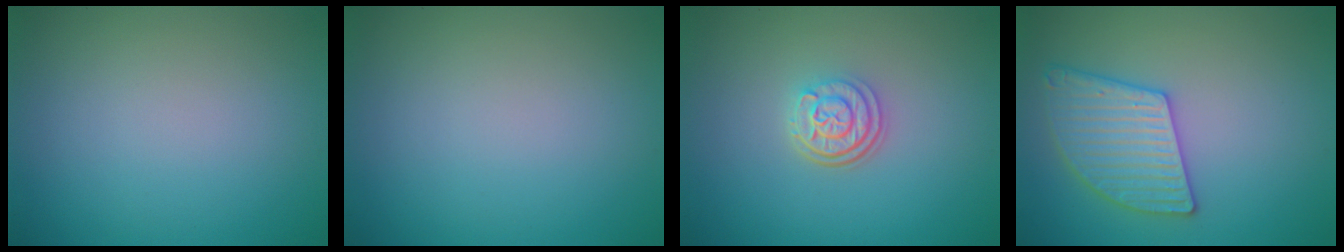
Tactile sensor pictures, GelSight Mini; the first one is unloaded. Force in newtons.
{"total": 0.0}
{"total": 3.1, "press": 2.5, "slide": 1.8}
{"total": 4.3, "press": 4.0, "slide": 1.5}